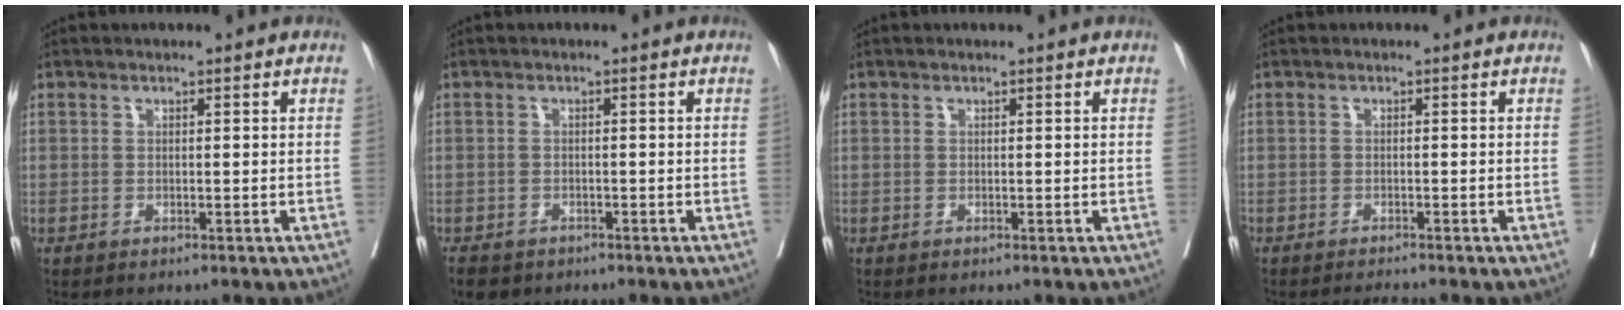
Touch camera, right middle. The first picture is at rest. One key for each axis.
{"total": 5.6, "fx": -4.1, "fy": 3.3, "fz": 1.9, "tx": -0.037, "ty": -0.005, "tz": -0.060}
{"total": 0.0}
{"total": 1.8, "fx": -1.7, "fy": -0.5, "fz": 0.3, "tx": -0.006, "ty": -0.007, "tz": -0.028}